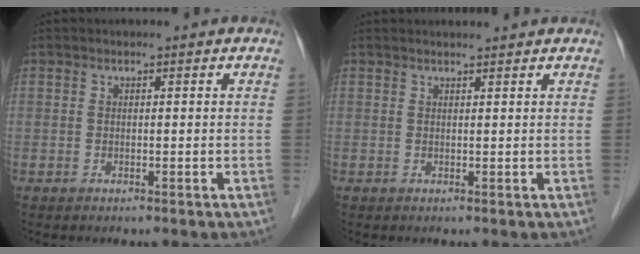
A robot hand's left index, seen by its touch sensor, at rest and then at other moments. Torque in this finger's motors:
{"motor_torque": [-0.02, -0.17, 0.03, 0.01]}